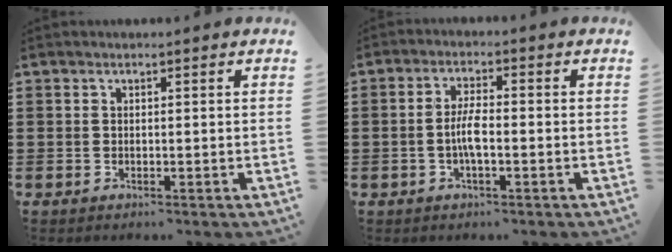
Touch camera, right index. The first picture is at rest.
{"total": 3.9, "force": [-0.8, 0.9, 3.7], "torque": [-0.080, -0.002, -0.020]}